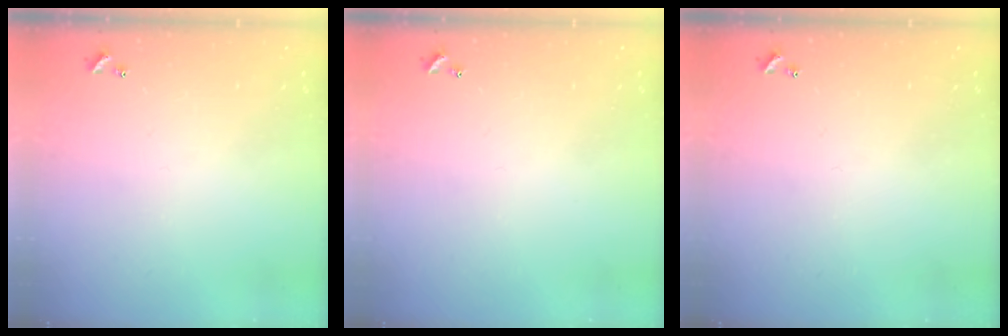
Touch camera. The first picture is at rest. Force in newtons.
{"total": 0.0}
{"total": 0.0}